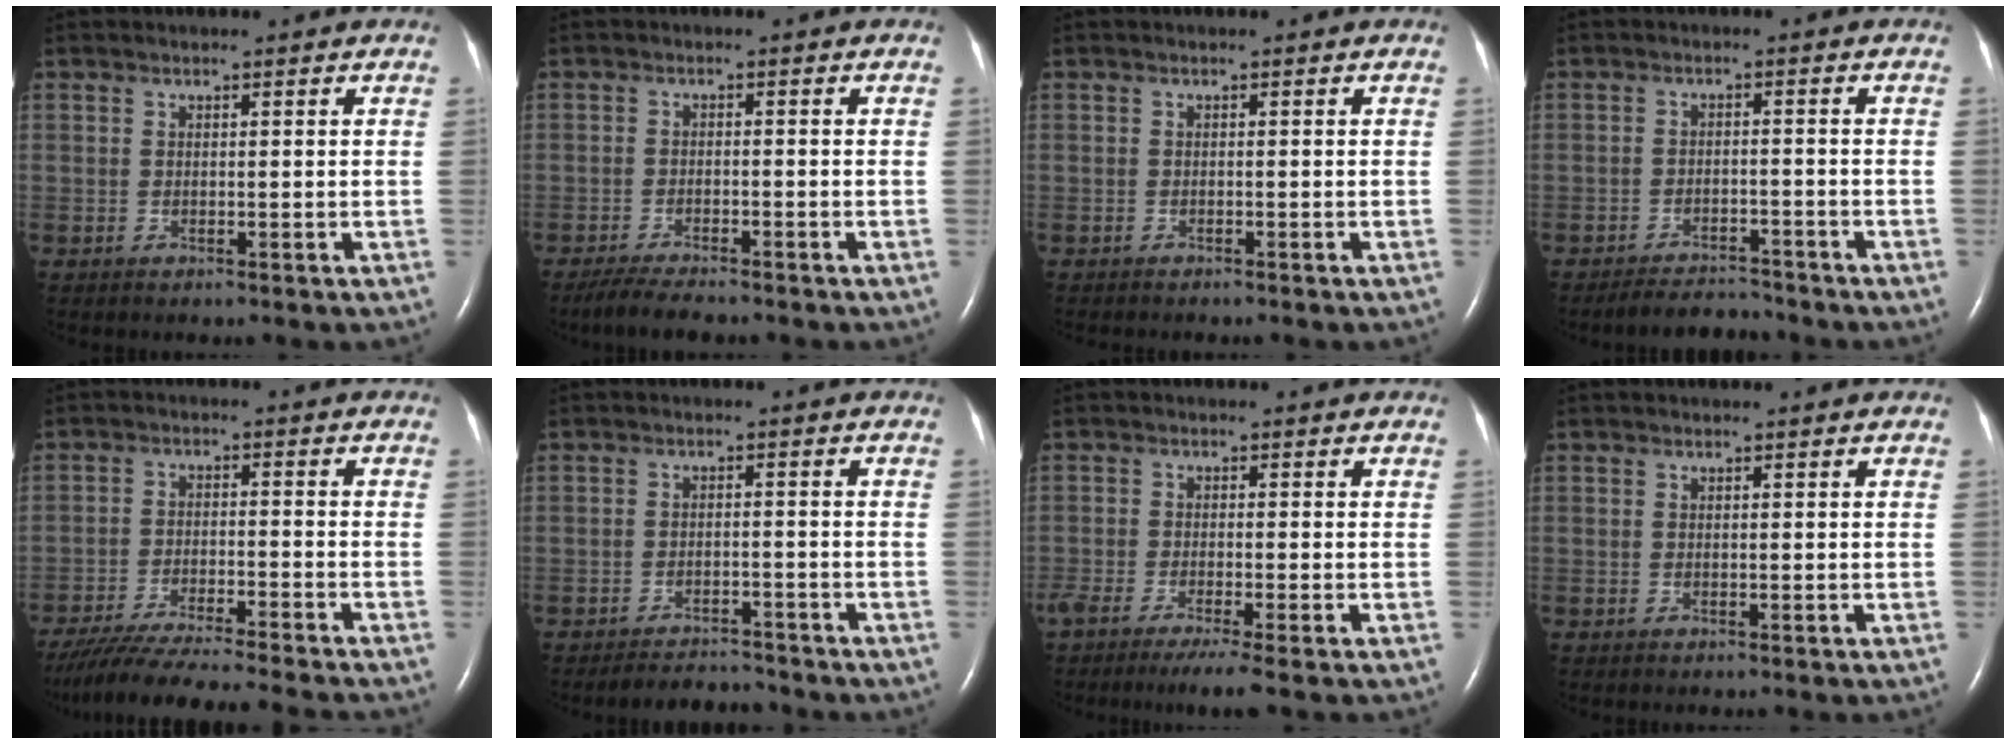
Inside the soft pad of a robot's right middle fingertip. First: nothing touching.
{"total": 5.5, "force": [-4.8, 0.6, 2.7], "torque": [-0.051, -0.016, -0.080]}
{"total": 2.0, "force": [-1.8, 0.4, 0.9], "torque": [-0.018, -0.004, -0.018]}
{"total": 4.4, "force": [-4.3, 0.8, 0.1], "torque": [-0.007, -0.010, -0.071]}
{"total": 17.1, "force": [-15.4, -0.6, 7.5], "torque": [-0.133, -0.041, -0.240]}
{"total": 4.3, "force": [-4.2, 0.8, 0.2], "torque": [-0.006, -0.010, -0.068]}
{"total": 6.2, "force": [-4.7, -0.1, 4.1], "torque": [-0.064, -0.017, -0.077]}
{"total": 0.0}